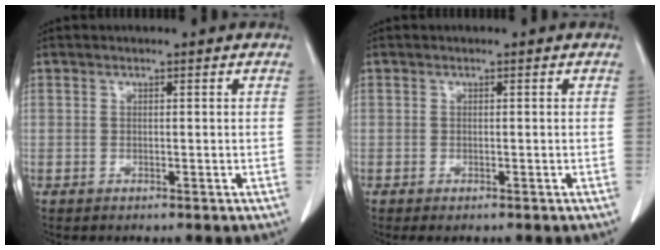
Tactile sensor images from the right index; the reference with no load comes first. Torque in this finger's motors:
{"motor_torque": [0.12, -0.07, 0.00, -0.01]}